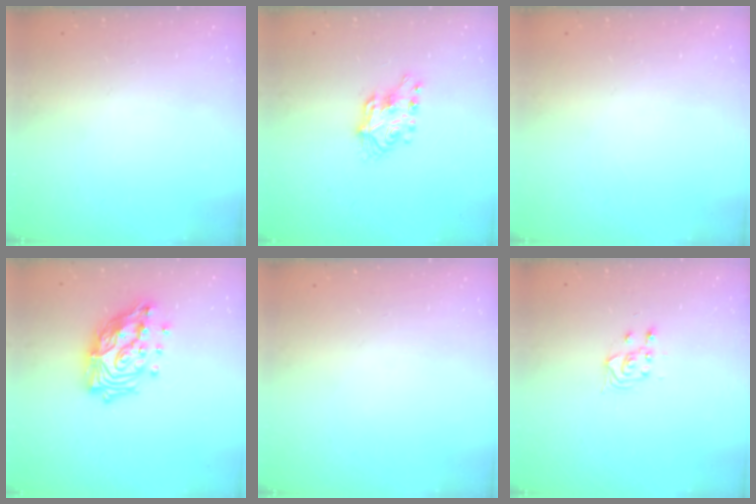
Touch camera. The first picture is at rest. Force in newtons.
{"total": 7.4, "press": 7.3, "slide": 0.8}
{"total": 0.0}
{"total": 18.2, "press": 18.1, "slide": 1.6}
{"total": 0.0}
{"total": 3.0, "press": 2.6, "slide": 1.3}